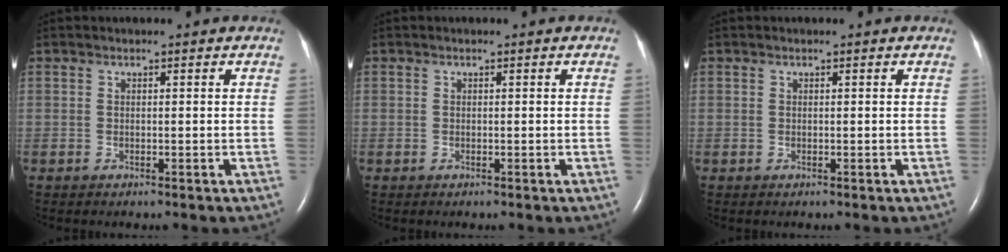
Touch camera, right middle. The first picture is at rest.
{"total": 0.0}
{"total": 0.0}